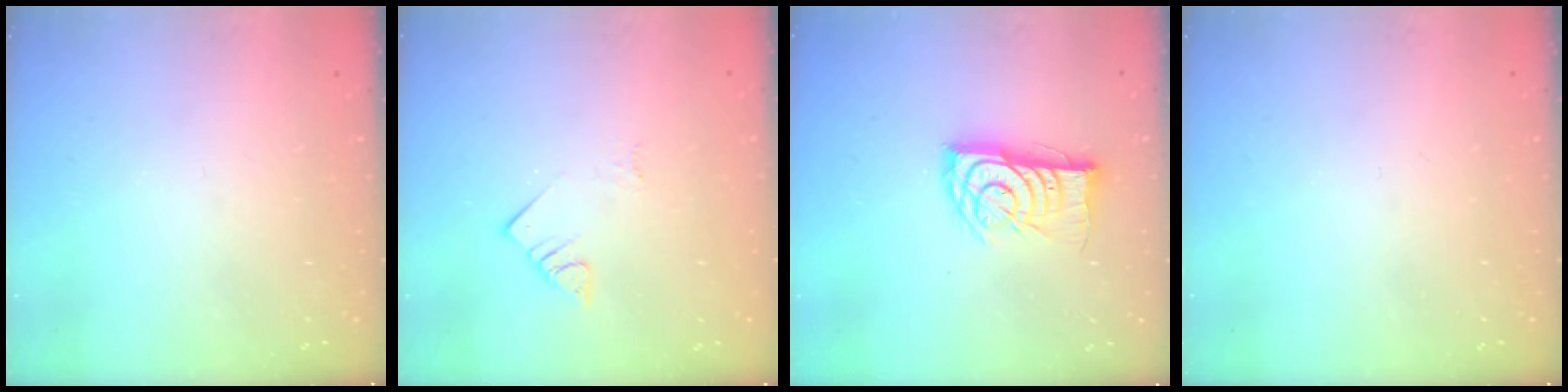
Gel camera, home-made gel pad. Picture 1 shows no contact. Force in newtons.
{"total": 3.6, "press": 3.6, "slide": 0.6}
{"total": 11.9, "press": 11.9, "slide": 0.8}
{"total": 0.0}